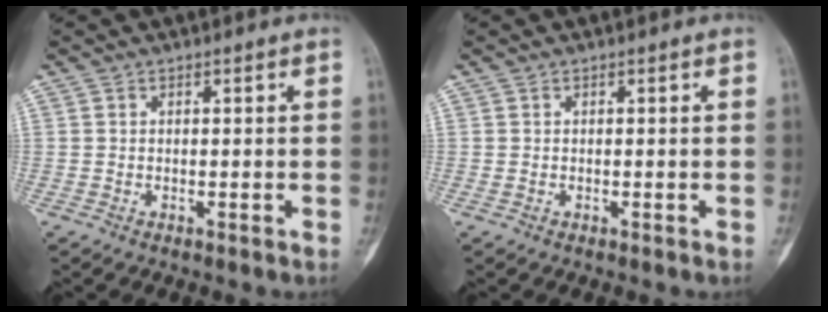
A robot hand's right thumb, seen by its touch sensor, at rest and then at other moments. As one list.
[{"total": 0.0}]